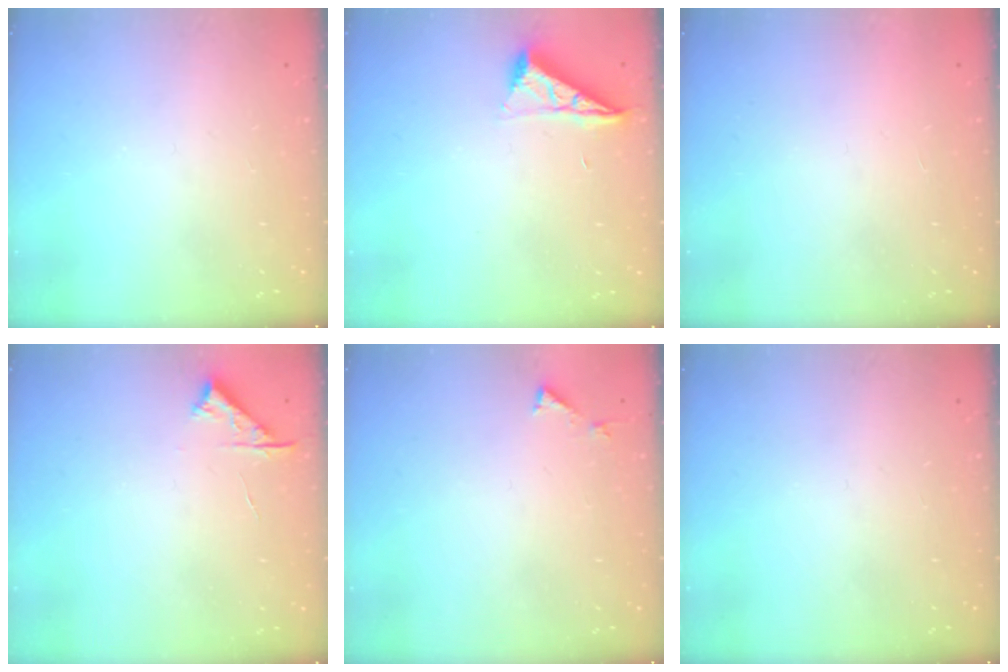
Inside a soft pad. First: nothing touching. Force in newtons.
{"total": 7.1, "press": 7.1, "slide": 0.5}
{"total": 1.7, "press": 1.6, "slide": 0.1}
{"total": 4.7, "press": 4.6, "slide": 0.6}
{"total": 3.0, "press": 3.0, "slide": 0.2}
{"total": 0.0}